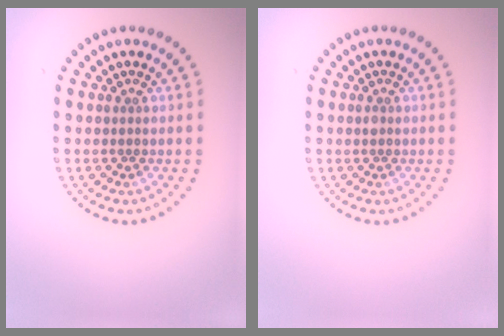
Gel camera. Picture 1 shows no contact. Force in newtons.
{"total": 0.6, "press": 0.6, "slide": 0.1}